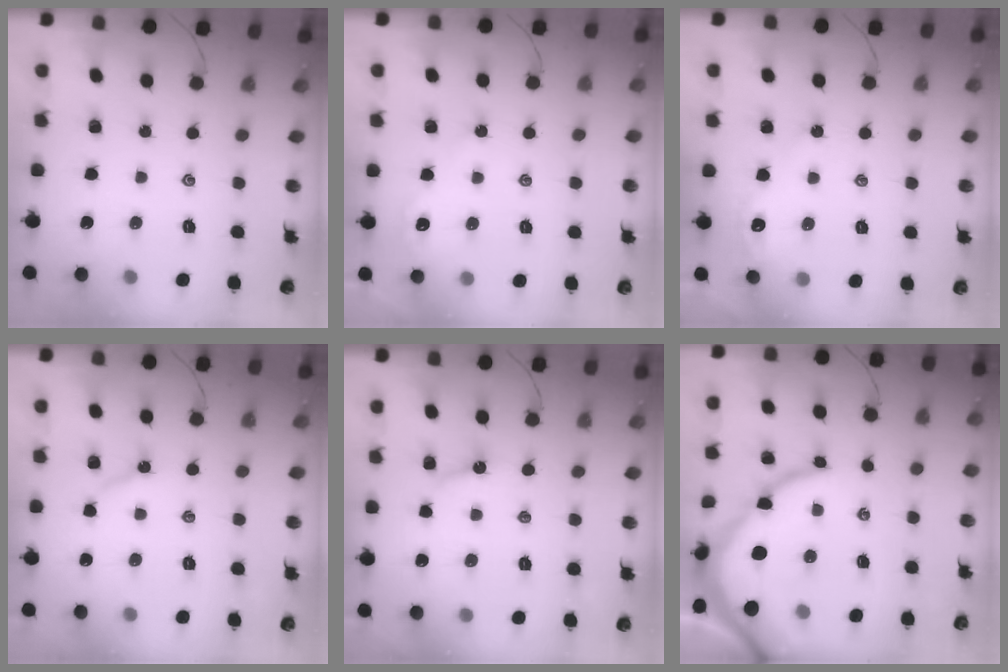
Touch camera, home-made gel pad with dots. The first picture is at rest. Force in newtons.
{"total": 2.6, "press": 2.5, "slide": 0.5}
{"total": 3.1, "press": 3.1, "slide": 0.5}
{"total": 2.8, "press": 2.8, "slide": 0.5}
{"total": 3.4, "press": 3.4, "slide": 0.4}
{"total": 11.8, "press": 11.7, "slide": 1.6}